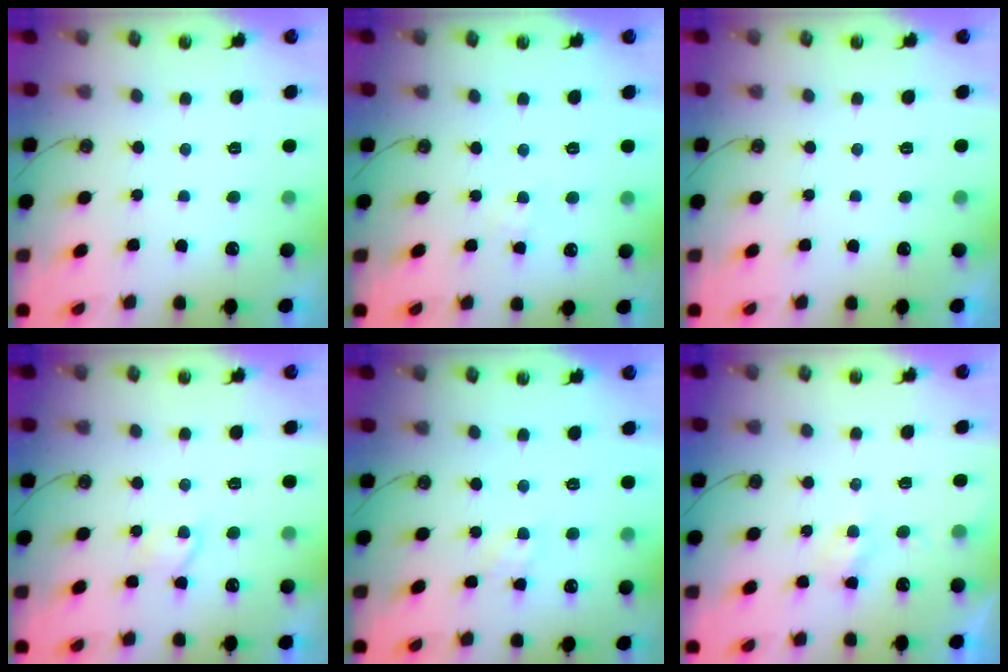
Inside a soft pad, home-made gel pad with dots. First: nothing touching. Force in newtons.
{"total": 2.3, "press": 2.3, "slide": 0.4}
{"total": 0.0}
{"total": 2.1, "press": 2.1, "slide": 0.4}
{"total": 5.3, "press": 5.3, "slide": 0.7}
{"total": 3.1, "press": 3.0, "slide": 0.5}